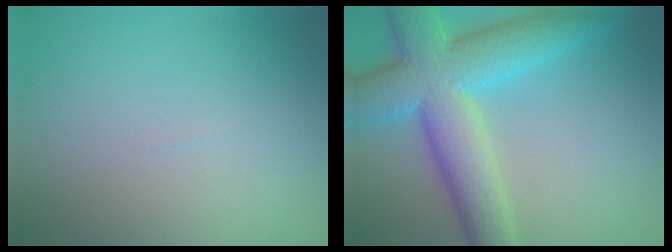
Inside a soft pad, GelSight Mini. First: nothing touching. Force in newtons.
{"total": 10.4, "press": 10.4, "slide": 0.4}